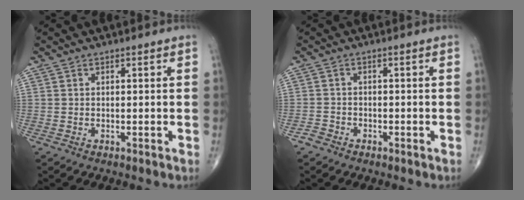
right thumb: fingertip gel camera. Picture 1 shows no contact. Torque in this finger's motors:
{"motor_torque": [3.11, 1.89, -0.16, -0.53, 0.02]}